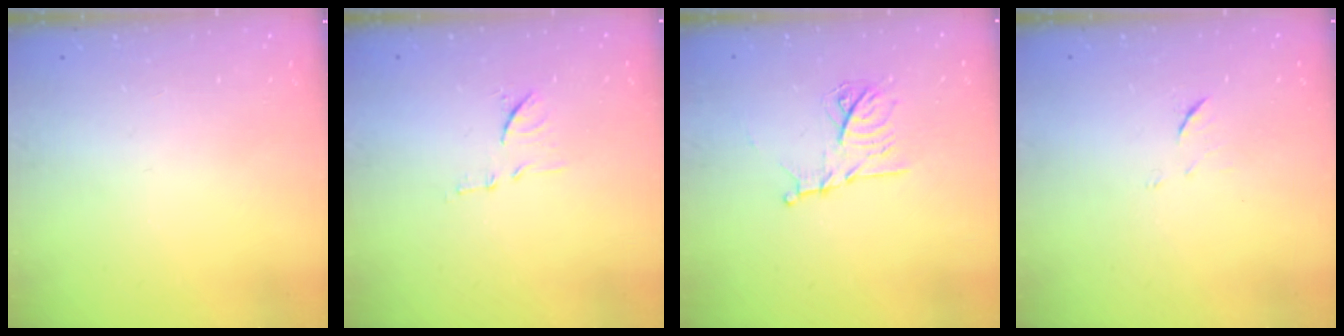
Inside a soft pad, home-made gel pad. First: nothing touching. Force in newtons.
{"total": 8.7, "press": 8.7, "slide": 0.3}
{"total": 11.7, "press": 11.7, "slide": 0.1}
{"total": 5.4, "press": 5.2, "slide": 1.2}